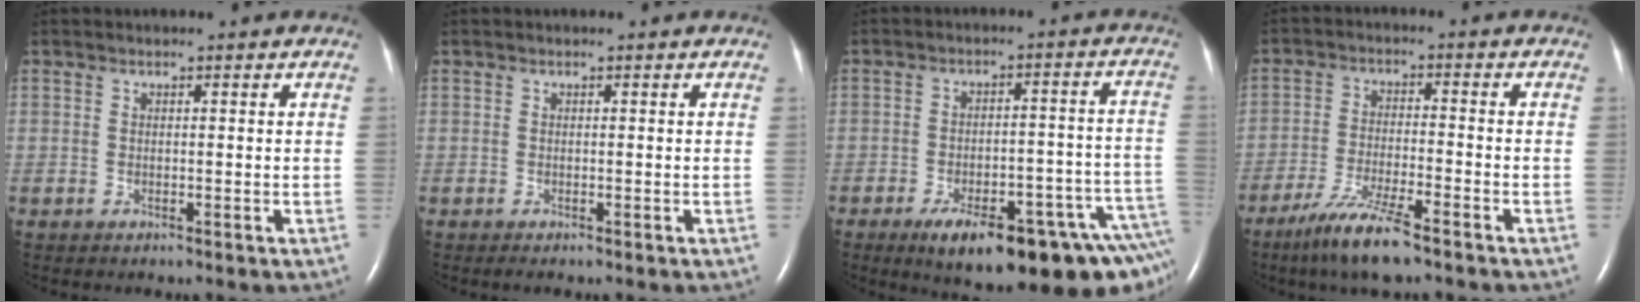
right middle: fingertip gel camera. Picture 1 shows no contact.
{"total": 0.0}
{"total": 20.3, "force": [-13.6, 4.8, 14.2], "torque": [-0.109, 0.030, -0.173]}
{"total": 8.5, "force": [-6.1, 0.7, 5.8], "torque": [-0.122, -0.023, -0.114]}